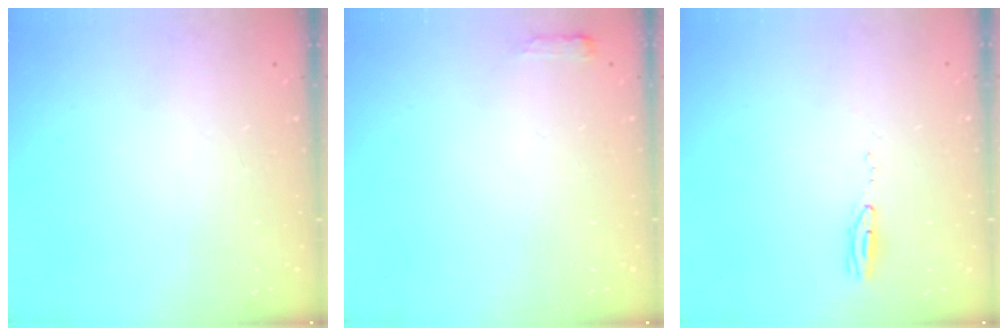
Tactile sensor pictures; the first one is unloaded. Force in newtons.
{"total": 2.7, "press": 2.6, "slide": 0.5}
{"total": 14.6, "press": 5.0, "slide": 13.7}